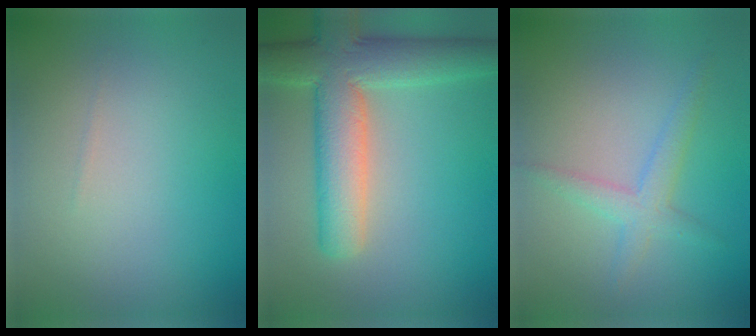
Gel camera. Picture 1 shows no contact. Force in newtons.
{"total": 8.4, "press": 8.4, "slide": 0.5}
{"total": 2.4, "press": 2.4, "slide": 0.1}